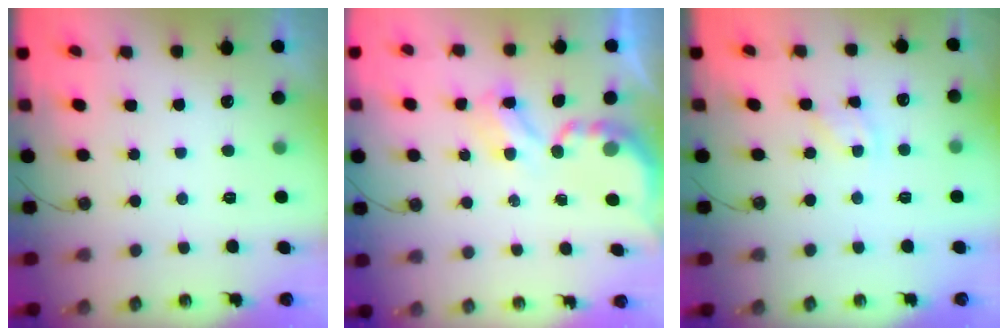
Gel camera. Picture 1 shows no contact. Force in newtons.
{"total": 3.8, "press": 3.8, "slide": 0.2}
{"total": 3.0, "press": 3.0, "slide": 0.4}